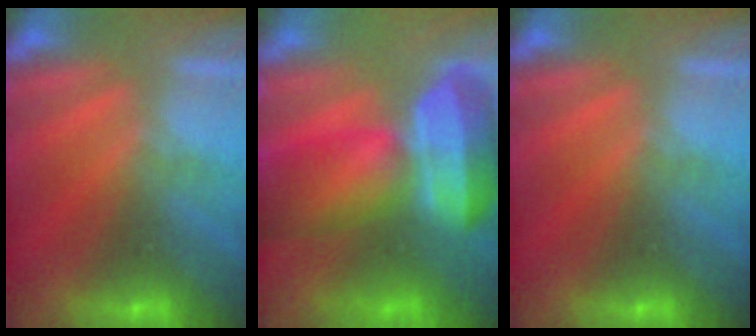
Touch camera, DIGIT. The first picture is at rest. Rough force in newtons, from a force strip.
{"total": 9.2}
{"total": 0.0}